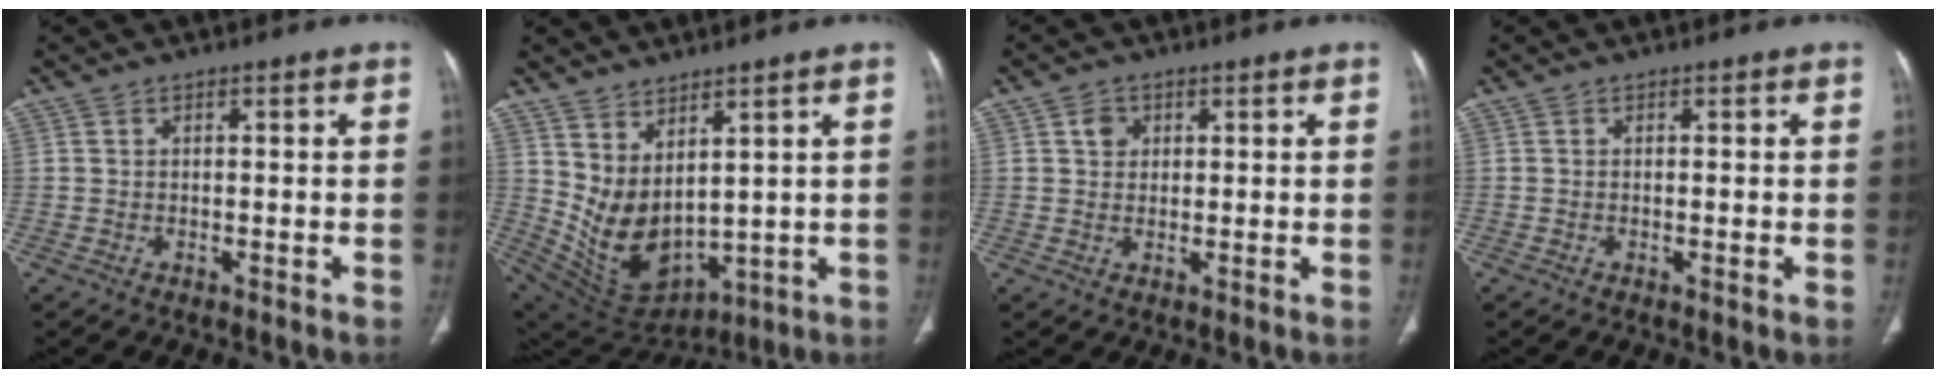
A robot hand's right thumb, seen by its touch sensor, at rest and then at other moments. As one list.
[{"total": 11.3, "force": [4.3, 6.1, 8.5], "torque": [-0.136, -0.040, 0.116]}, {"total": 2.6, "force": [1.1, 2.2, 1.0], "torque": [-0.004, -0.004, 0.018]}, {"total": 0.6, "force": [-0.1, -0.1, 0.6], "torque": [-0.015, -0.004, 0.000]}]